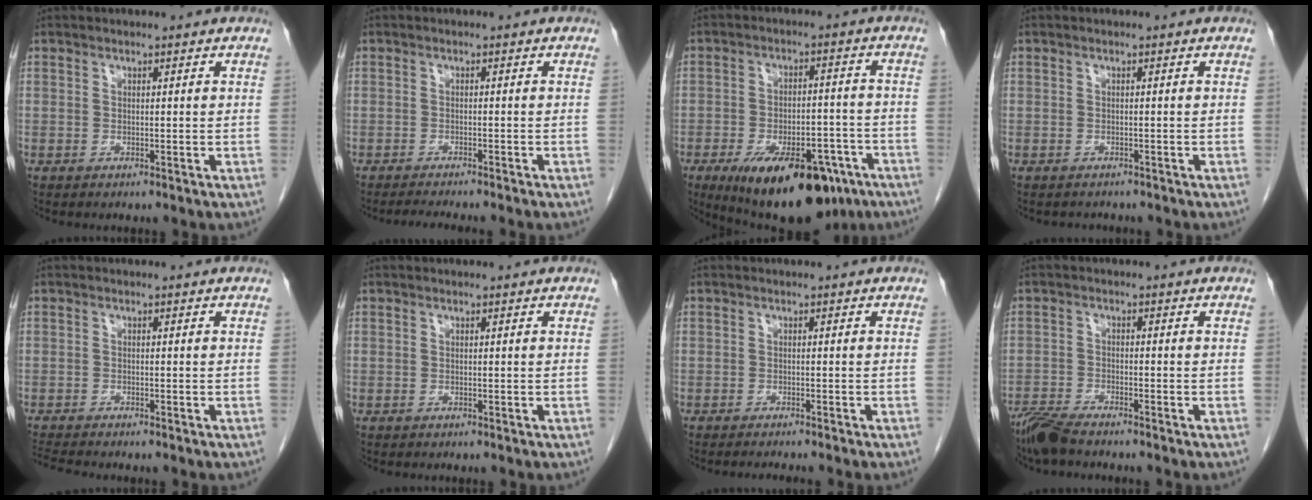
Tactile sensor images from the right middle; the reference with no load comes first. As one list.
[{"total": 4.7, "force": [-4.2, -0.3, 2.2], "torque": [-0.023, -0.010, -0.062]}, {"total": 18.8, "force": [-11.2, 8.0, 12.8], "torque": [-0.166, -0.001, -0.157]}, {"total": 1.5, "force": [-1.4, 0.7, -0.2], "torque": [-0.002, -0.001, -0.022]}, {"total": 3.4, "force": [-3.1, 0.0, 1.3], "torque": [-0.025, -0.012, -0.053]}, {"total": 0.0}, {"total": 3.7, "force": [-3.3, -0.4, 1.6], "torque": [-0.013, -0.003, -0.044]}, {"total": 4.8, "force": [-4.2, 0.5, 2.1], "torque": [-0.041, -0.016, -0.083]}]